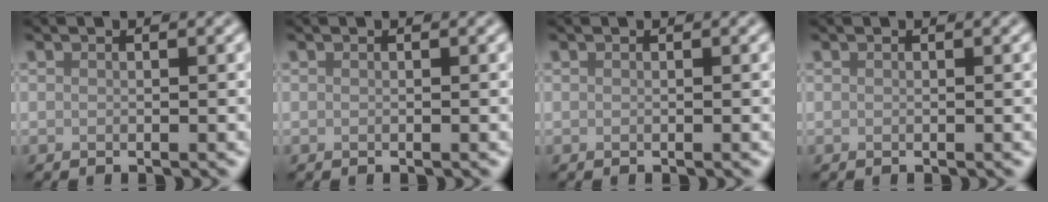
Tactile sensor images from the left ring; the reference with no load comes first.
{"total": 0.0}
{"total": 0.0}
{"total": 0.0}